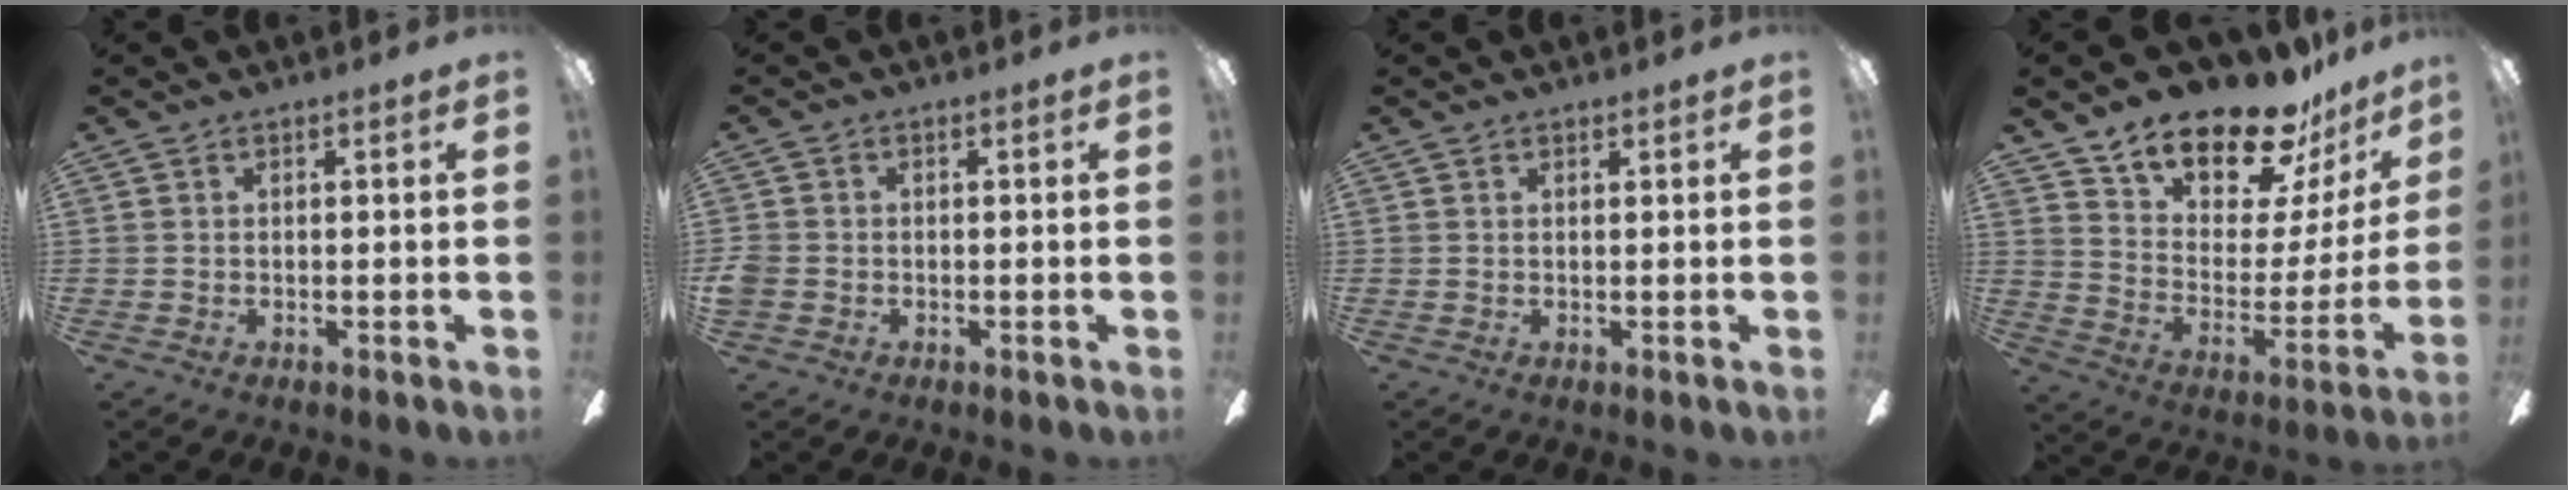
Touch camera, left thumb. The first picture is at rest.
{"total": 2.2, "force": [-0.6, 1.9, 0.9], "torque": [-0.013, 0.006, -0.012]}
{"total": 0.6, "force": [0.6, 0.2, 0.0], "torque": [-0.001, -0.002, 0.012]}
{"total": 19.5, "force": [15.8, 7.9, 8.1], "torque": [-0.142, -0.112, 0.276]}